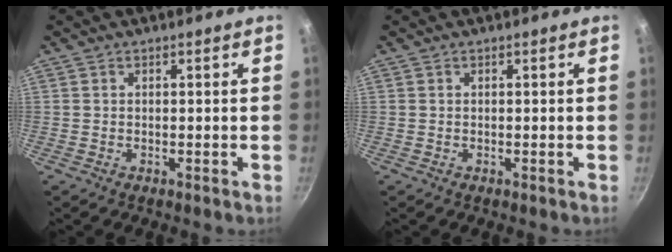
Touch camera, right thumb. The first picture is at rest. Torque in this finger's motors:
{"motor_torque": [0.00, 0.00, -0.09, 0.09, 0.00]}